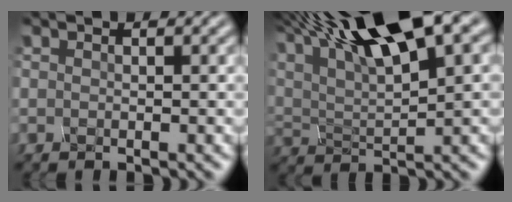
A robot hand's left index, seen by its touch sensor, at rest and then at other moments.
{"total": 13.3, "force": [9.2, 2.2, 9.4], "torque": [-0.187, 0.037, 0.162]}